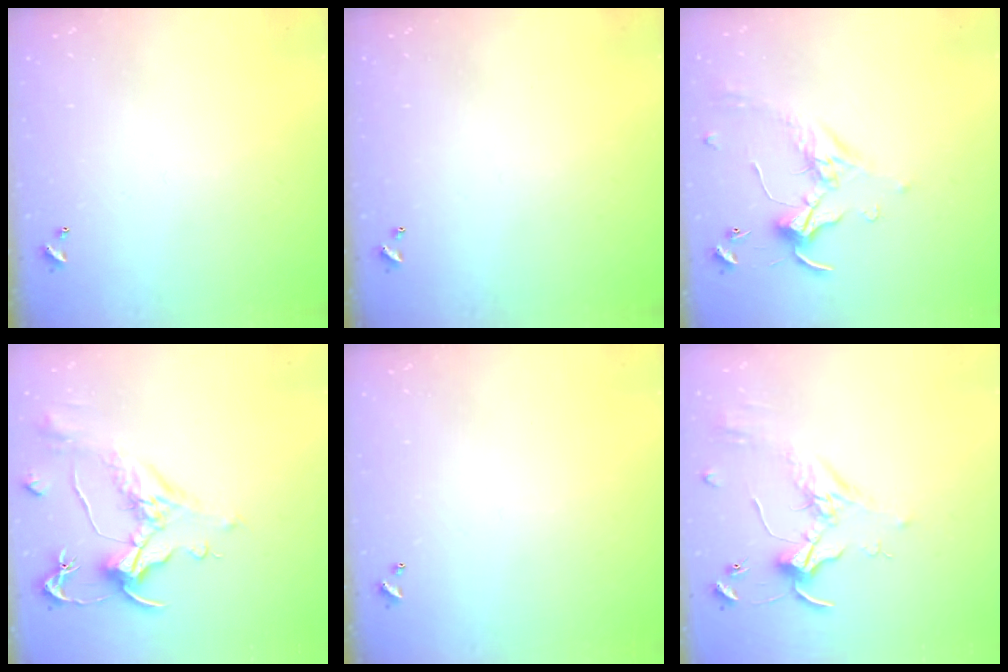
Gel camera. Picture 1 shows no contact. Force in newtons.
{"total": 0.0}
{"total": 0.0}
{"total": 1.6, "press": 0.7, "slide": 1.5}
{"total": 0.0}
{"total": 1.6, "press": 1.6, "slide": 0.4}